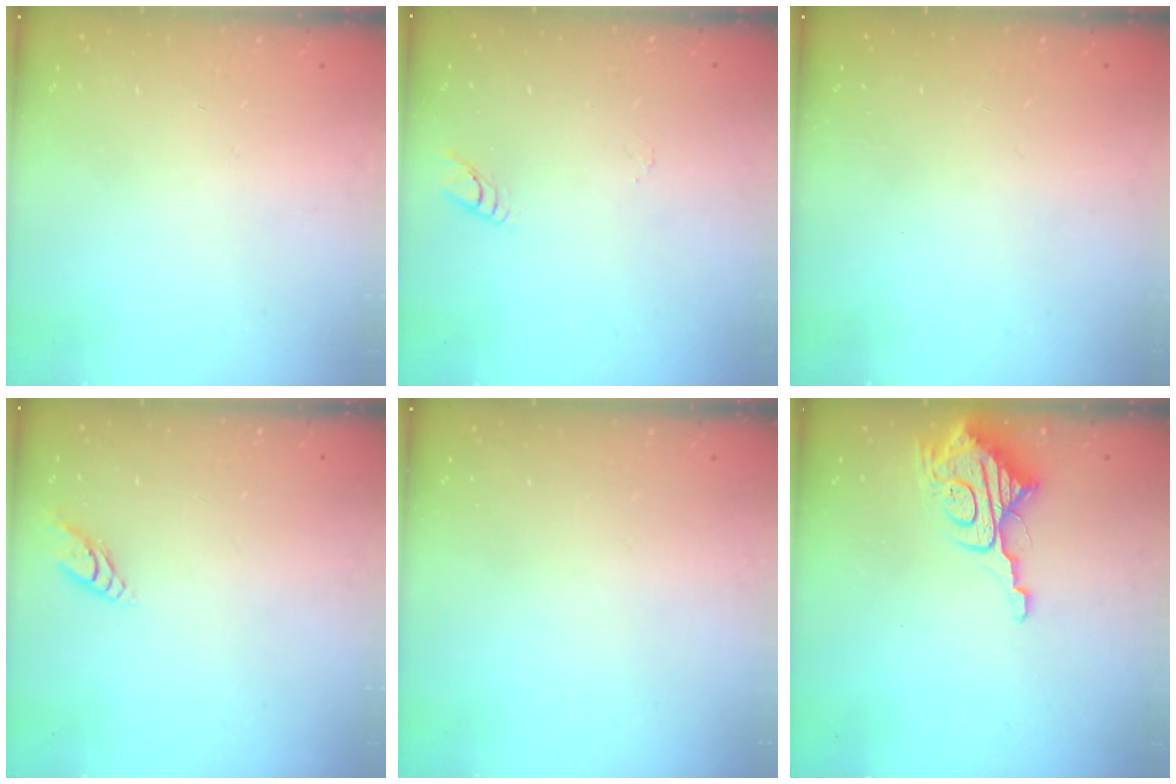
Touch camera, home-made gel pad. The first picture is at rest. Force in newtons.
{"total": 3.3, "press": 3.3, "slide": 0.3}
{"total": 0.0}
{"total": 4.3, "press": 4.2, "slide": 0.6}
{"total": 0.0}
{"total": 12.2, "press": 12.1, "slide": 1.5}